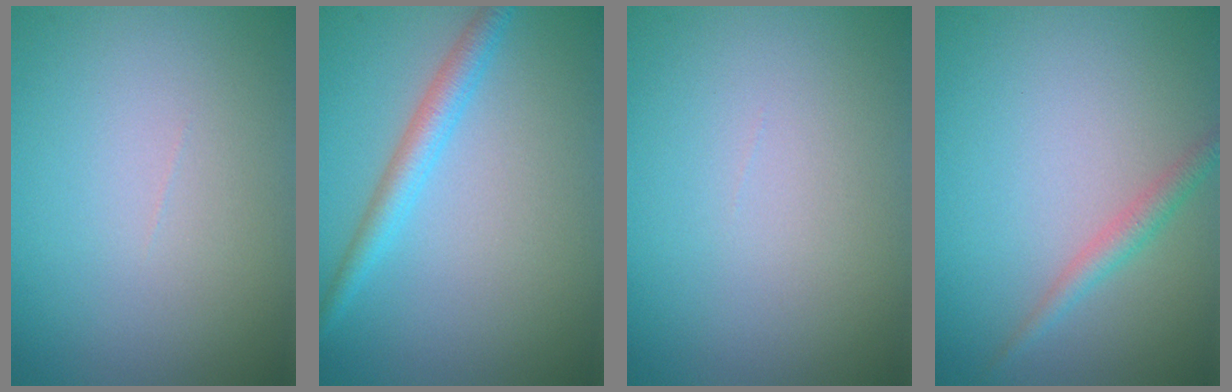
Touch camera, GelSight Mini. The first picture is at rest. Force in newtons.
{"total": 2.5, "press": 2.5, "slide": 0.1}
{"total": 0.0}
{"total": 1.6, "press": 1.6, "slide": 0.0}